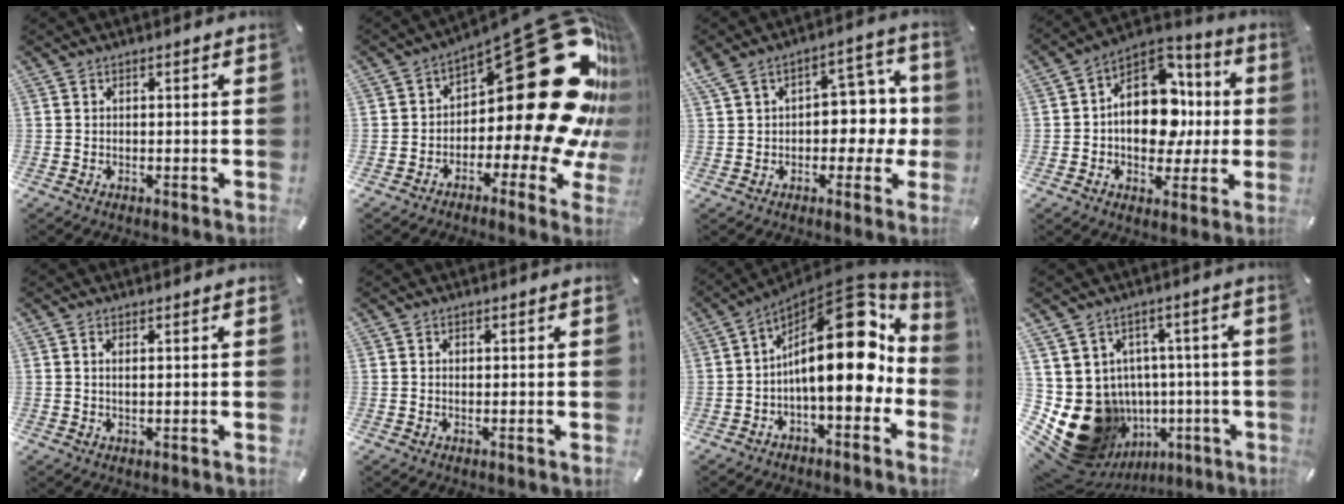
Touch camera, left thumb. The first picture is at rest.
{"total": 38.6, "force": [9.3, 18.3, 32.7], "torque": [-0.396, -0.107, 0.202]}
{"total": 10.9, "force": [1.7, 7.9, 7.3], "torque": [-0.104, -0.004, 0.035]}
{"total": 16.5, "force": [0.1, 12.4, 10.9], "torque": [-0.163, -0.006, 0.003]}
{"total": 1.4, "force": [0.4, 0.4, 1.3], "torque": [-0.027, -0.001, 0.006]}
{"total": 0.6, "force": [0.1, 0.5, 0.3], "torque": [0.000, -0.002, 0.000]}
{"total": 22.8, "force": [3.7, 10.4, 19.9], "torque": [-0.312, -0.051, 0.061]}
{"total": 17.6, "force": [-3.6, 15.1, 8.4], "torque": [-0.143, -0.007, -0.026]}